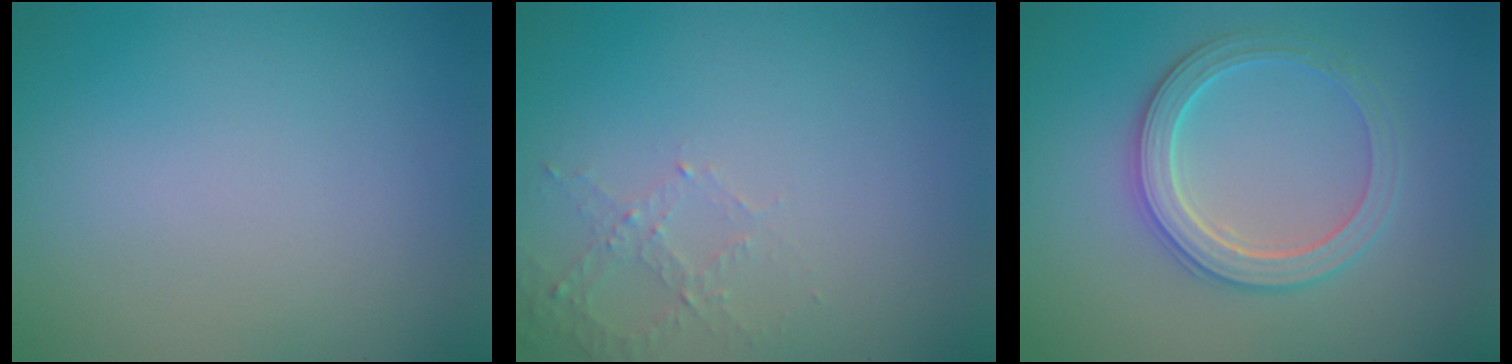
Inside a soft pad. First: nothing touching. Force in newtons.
{"total": 1.8, "press": 1.7, "slide": 0.5}
{"total": 3.4, "press": 3.4, "slide": 0.7}